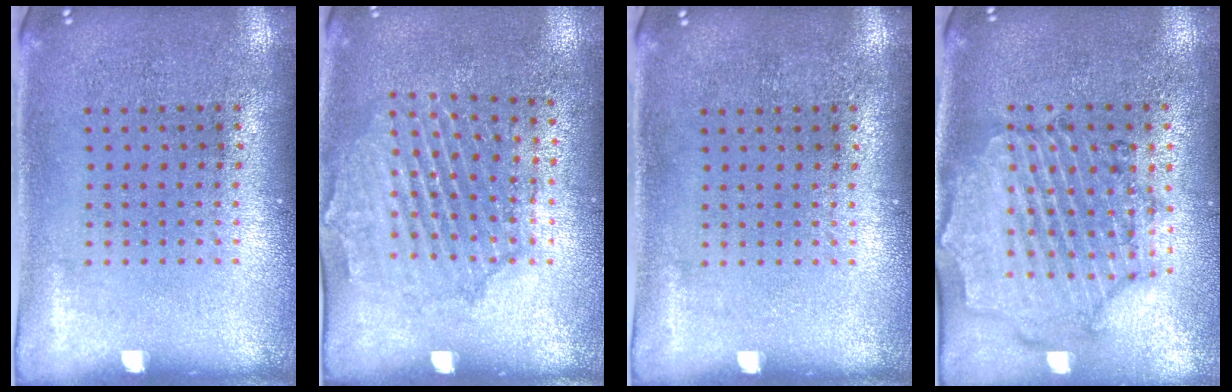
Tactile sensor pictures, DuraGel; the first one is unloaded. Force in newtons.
{"total": 1.6, "press": 1.6, "slide": 0.4}
{"total": 0.0}
{"total": 1.6, "press": 1.6, "slide": 0.4}